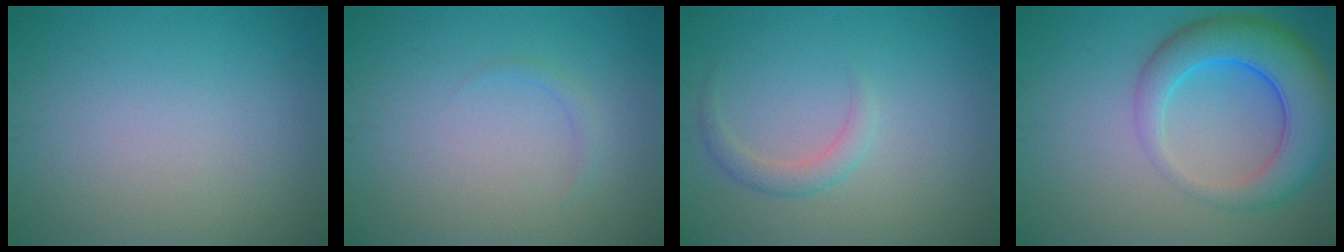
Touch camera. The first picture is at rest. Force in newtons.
{"total": 0.8, "press": 0.8, "slide": 0.1}
{"total": 1.7, "press": 1.7, "slide": 0.1}
{"total": 7.6, "press": 7.6, "slide": 0.4}